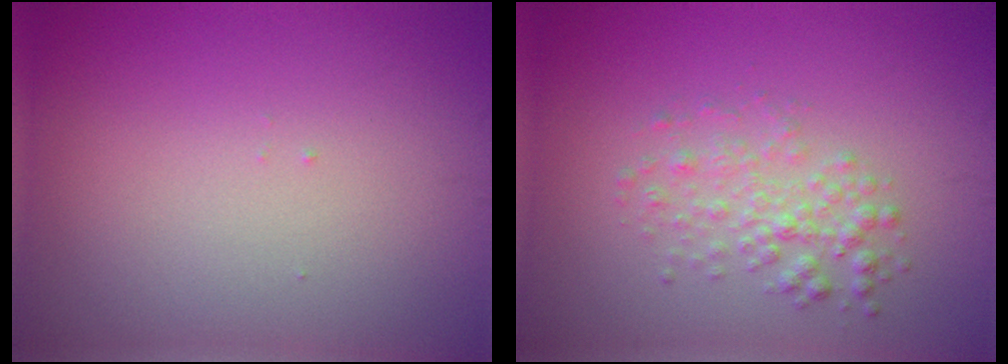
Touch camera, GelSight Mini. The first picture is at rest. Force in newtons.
{"total": 2.5, "press": 2.5, "slide": 0.0}